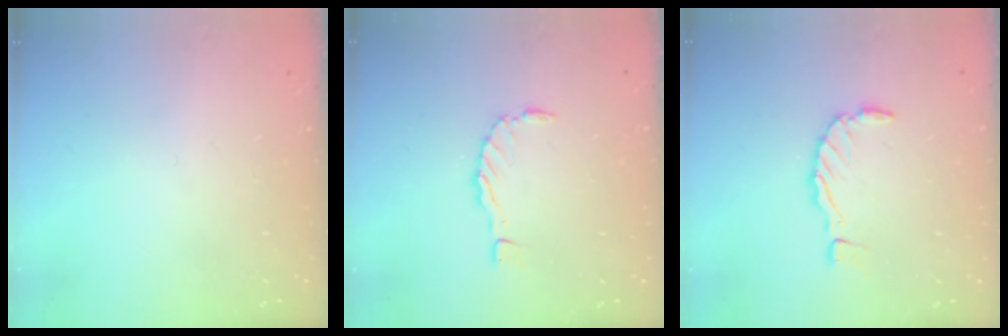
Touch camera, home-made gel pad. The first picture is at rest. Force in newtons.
{"total": 0.0}
{"total": 1.5, "press": 1.4, "slide": 0.3}